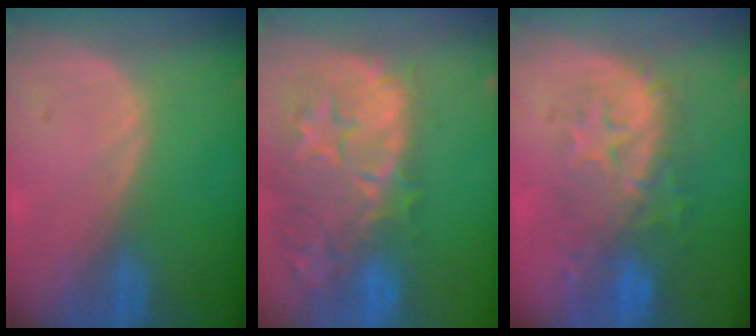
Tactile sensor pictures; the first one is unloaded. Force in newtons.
{"total": 14.8, "press": 11.8, "slide": 9.0}
{"total": 9.2, "press": 8.8, "slide": 2.5}